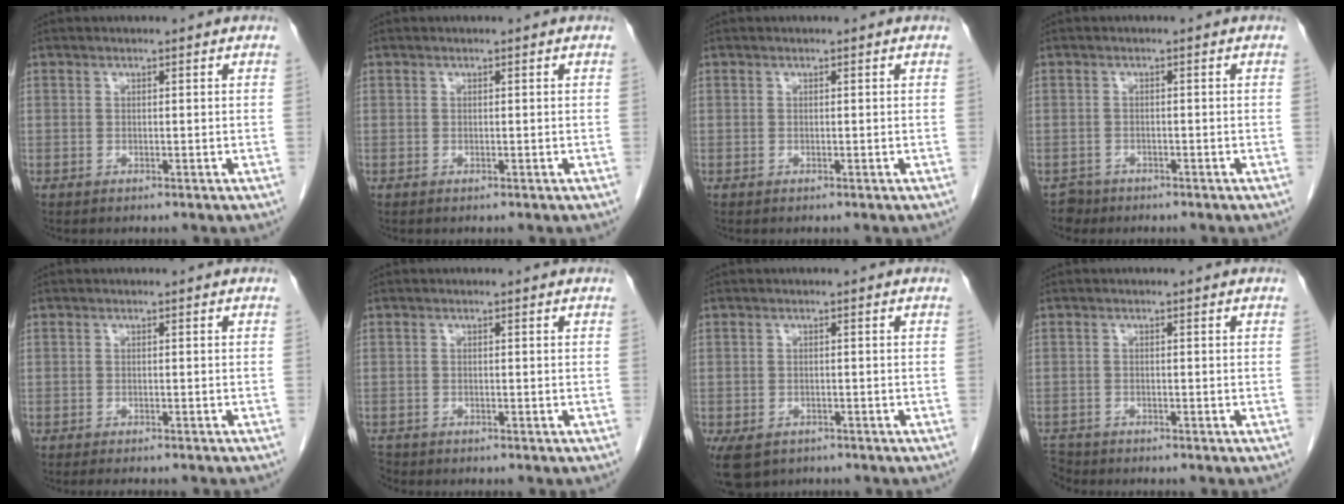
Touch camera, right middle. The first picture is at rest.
{"total": 0.0}
{"total": 0.0}
{"total": 1.4, "force": [-1.1, 0.9, -0.4], "torque": [0.004, 0.003, -0.018]}
{"total": 5.5, "force": [-4.8, 1.1, 2.6], "torque": [-0.027, -0.007, -0.058]}
{"total": 1.3, "force": [-1.3, 0.3, 0.1], "torque": [-0.002, -0.004, -0.021]}
{"total": 6.5, "force": [-4.1, 4.1, 2.9], "torque": [-0.059, -0.008, -0.060]}
{"total": 2.5, "force": [-2.4, 0.5, -0.1], "torque": [0.002, -0.010, -0.045]}